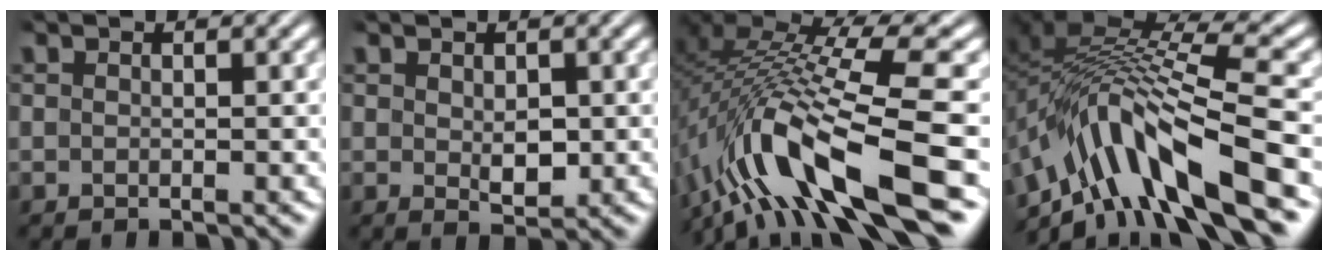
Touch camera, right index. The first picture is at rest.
{"total": 1.9, "force": [0.1, 1.0, 1.7], "torque": [-0.027, -0.016, 0.011]}
{"total": 10.1, "force": [-2.8, 4.2, 8.7], "torque": [-0.177, -0.026, -0.028]}
{"total": 11.5, "force": [-3.6, 6.6, 8.7], "torque": [-0.173, -0.029, -0.049]}